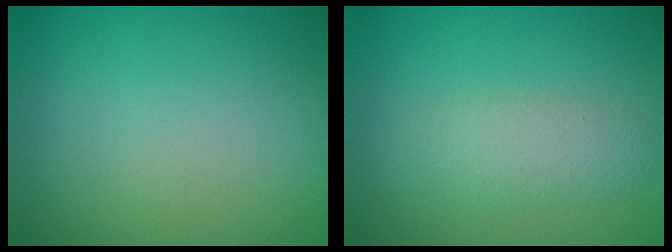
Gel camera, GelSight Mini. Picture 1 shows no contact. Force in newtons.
{"total": 2.6, "press": 2.6, "slide": 0.0}